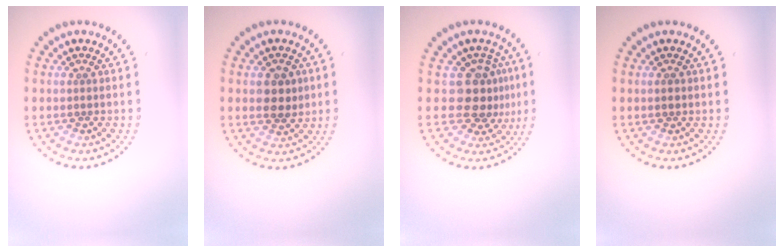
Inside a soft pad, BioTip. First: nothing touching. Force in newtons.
{"total": 2.8, "press": 2.8, "slide": 0.4}
{"total": 4.0, "press": 3.5, "slide": 1.9}
{"total": 1.0, "press": 1.0, "slide": 0.0}